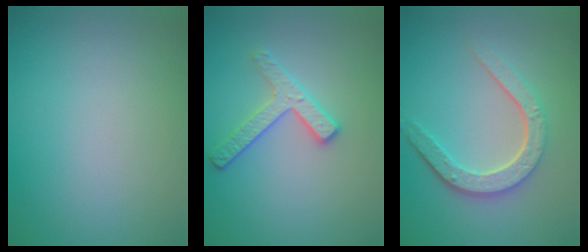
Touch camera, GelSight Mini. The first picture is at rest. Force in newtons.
{"total": 2.6, "press": 2.5, "slide": 0.6}
{"total": 4.7, "press": 3.6, "slide": 3.0}